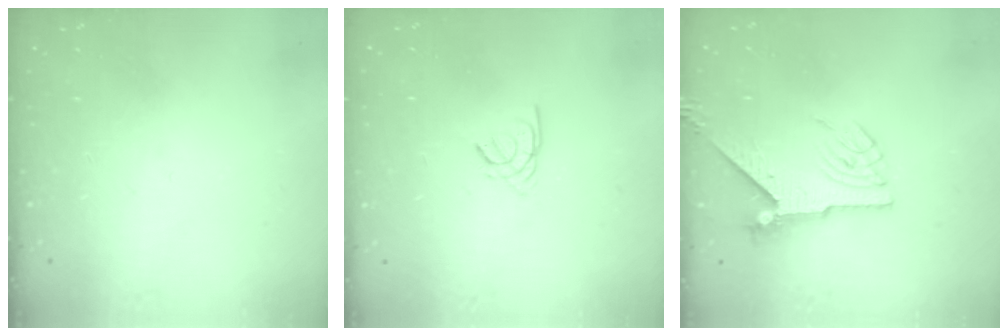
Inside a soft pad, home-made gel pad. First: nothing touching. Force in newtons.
{"total": 1.5, "press": 1.4, "slide": 0.4}
{"total": 6.4, "press": 6.4, "slide": 0.7}